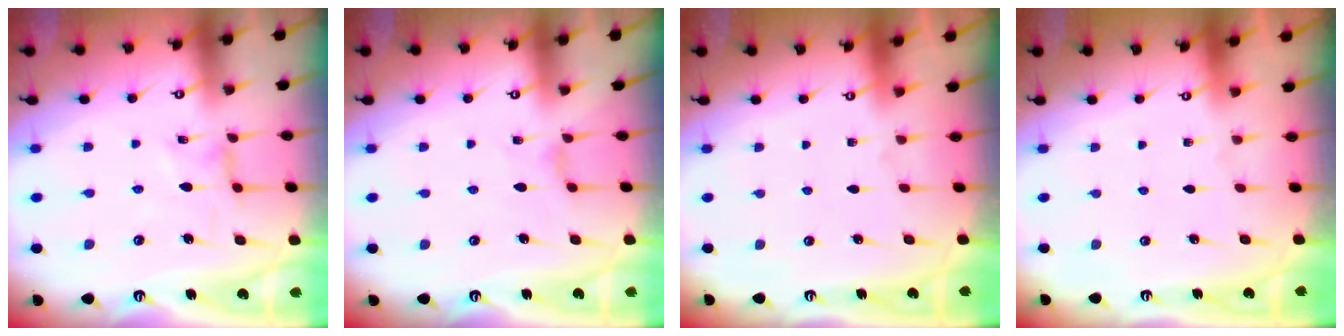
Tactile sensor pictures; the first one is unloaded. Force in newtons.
{"total": 3.1, "press": 3.0, "slide": 0.3}
{"total": 0.0}
{"total": 0.0}